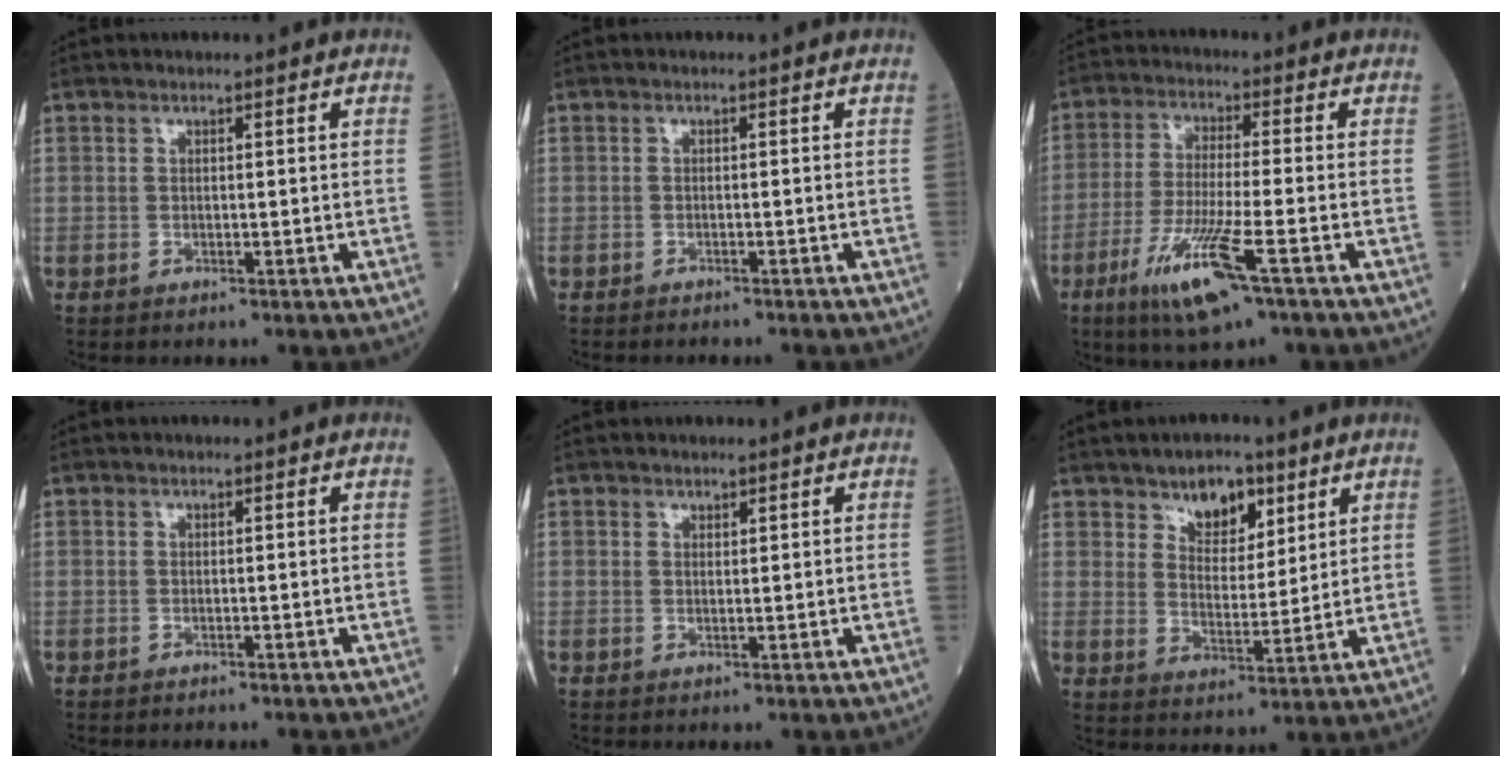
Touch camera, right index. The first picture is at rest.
{"total": 2.7, "force": [-2.5, 0.3, 1.0], "torque": [-0.015, -0.002, -0.031]}
{"total": 11.0, "force": [-5.5, 0.7, 9.5], "torque": [-0.190, -0.027, -0.101]}
{"total": 0.9, "force": [-0.8, 0.1, 0.3], "torque": [0.000, 0.001, -0.013]}
{"total": 0.5, "force": [0.5, 0.2, 0.1], "torque": [-0.003, -0.005, 0.008]}
{"total": 7.2, "force": [4.5, 3.6, 4.2], "torque": [-0.061, 0.000, 0.078]}